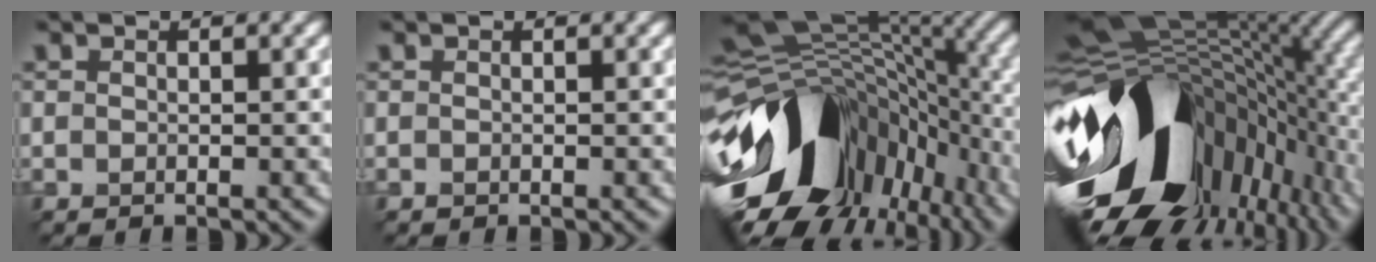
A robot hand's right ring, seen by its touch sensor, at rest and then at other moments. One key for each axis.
{"total": 0.0}
{"total": 14.0, "fx": -4.6, "fy": 9.3, "fz": 9.4, "tx": -0.183, "ty": 0.000, "tz": -0.078}
{"total": 18.0, "fx": -4.5, "fy": 10.9, "fz": 13.5, "tx": -0.244, "ty": -0.020, "tz": -0.074}